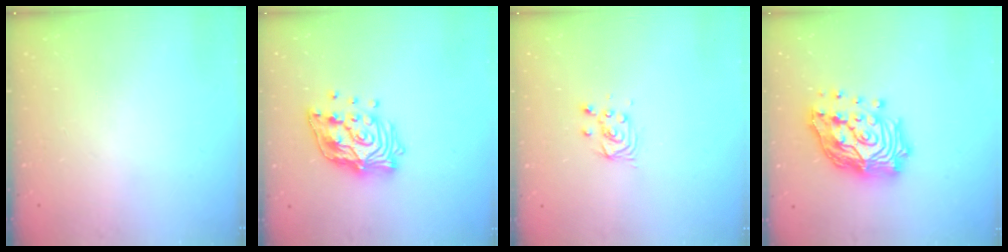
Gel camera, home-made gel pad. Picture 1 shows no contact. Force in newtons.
{"total": 15.1, "press": 15.1, "slide": 1.2}
{"total": 4.6, "press": 4.6, "slide": 0.5}
{"total": 22.7, "press": 22.6, "slide": 1.9}